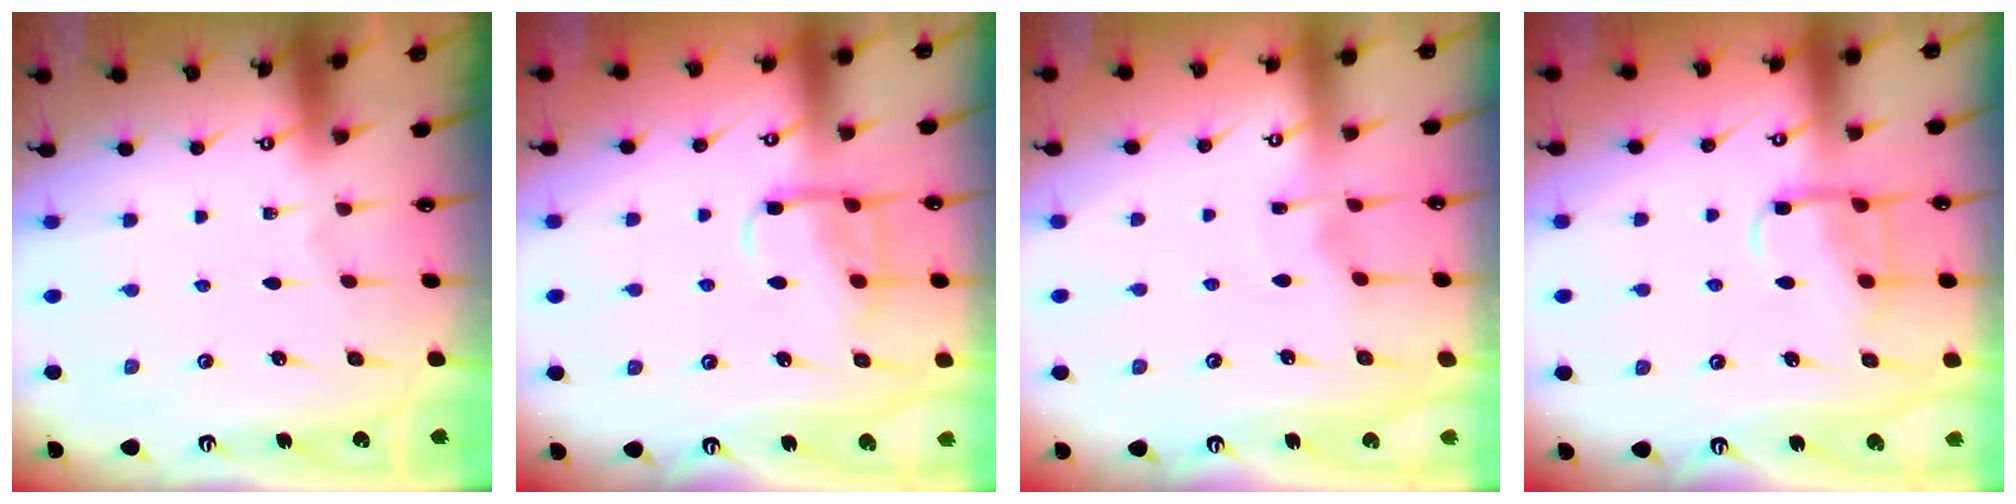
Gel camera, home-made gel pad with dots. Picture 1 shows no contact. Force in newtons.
{"total": 10.2, "press": 10.2, "slide": 1.0}
{"total": 2.6, "press": 2.6, "slide": 0.2}
{"total": 10.2, "press": 10.2, "slide": 1.0}